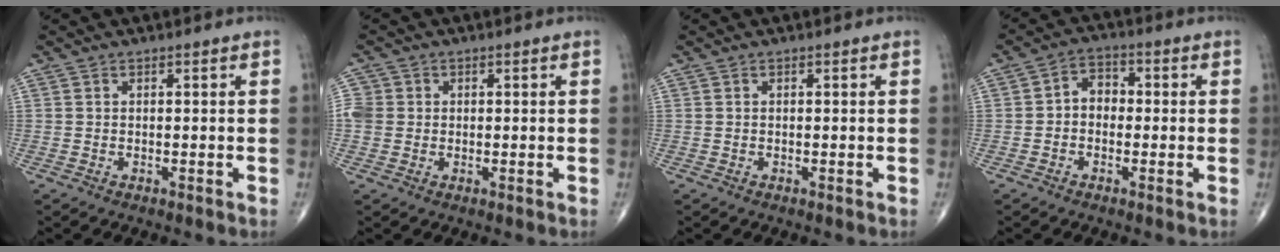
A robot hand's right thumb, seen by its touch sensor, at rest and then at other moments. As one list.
[{"total": 4.7, "force": [0.3, 4.5, 1.4], "torque": [-0.020, 0.013, 0.007]}, {"total": 0.0}, {"total": 4.9, "force": [-0.4, 3.9, 3.0], "torque": [-0.027, 0.022, -0.018]}]